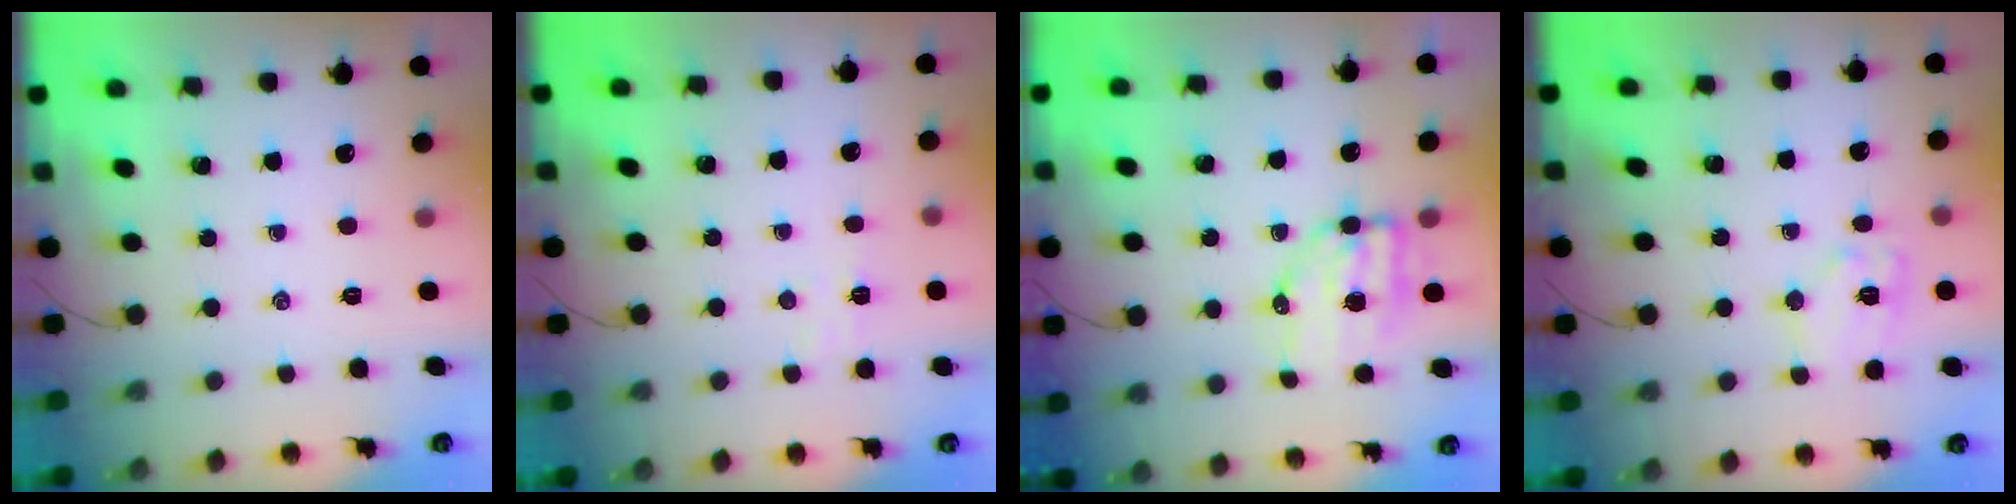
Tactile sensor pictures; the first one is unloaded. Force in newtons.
{"total": 3.0, "press": 2.9, "slide": 0.8}
{"total": 6.6, "press": 6.5, "slide": 1.3}
{"total": 10.6, "press": 10.6, "slide": 0.6}